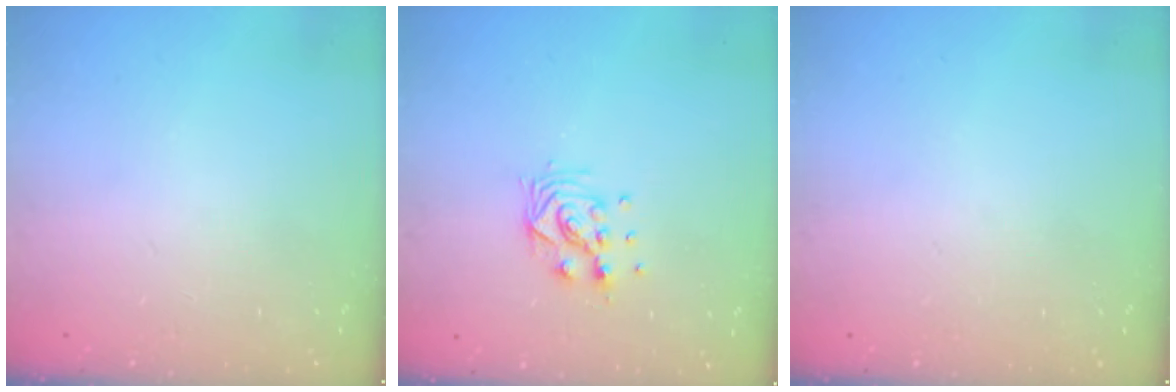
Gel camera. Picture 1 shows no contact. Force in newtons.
{"total": 9.3, "press": 9.3, "slide": 0.9}
{"total": 0.0}